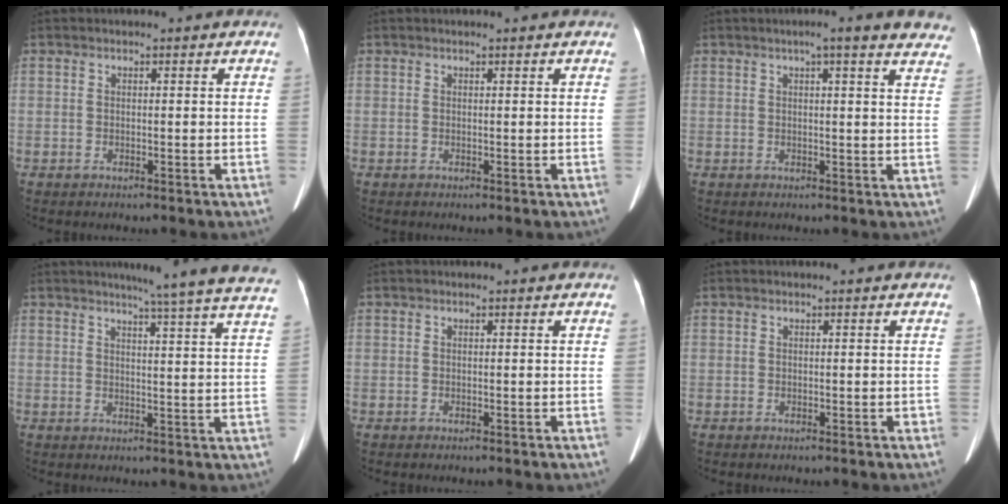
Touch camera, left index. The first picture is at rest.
{"total": 1.1, "force": [1.0, -0.1, 0.3], "torque": [-0.010, 0.010, 0.018]}
{"total": 11.3, "force": [9.3, 1.2, 6.4], "torque": [-0.065, 0.009, 0.092]}
{"total": 16.8, "force": [14.9, -1.6, 7.6], "torque": [-0.109, -0.053, 0.167]}
{"total": 0.0}
{"total": 0.0}